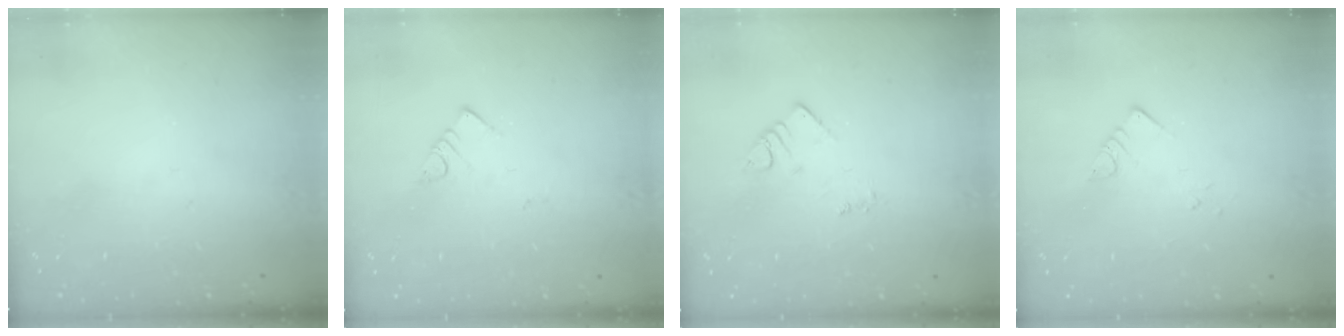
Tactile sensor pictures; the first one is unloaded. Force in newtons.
{"total": 3.0, "press": 3.0, "slide": 0.2}
{"total": 2.9, "press": 2.9, "slide": 0.3}
{"total": 2.8, "press": 2.8, "slide": 0.2}